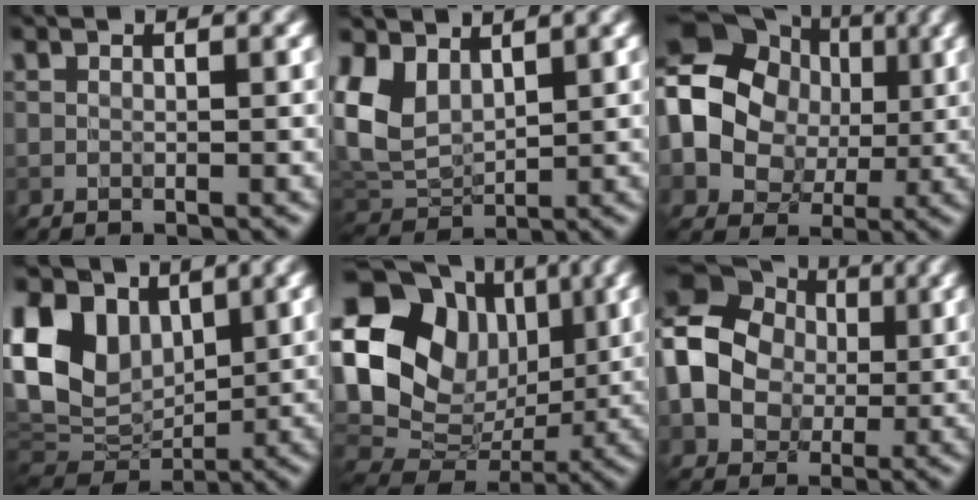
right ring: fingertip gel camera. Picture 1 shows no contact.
{"total": 4.2, "force": [2.2, 2.9, 2.1], "torque": [-0.058, 0.003, 0.060]}
{"total": 14.6, "force": [2.4, 12.9, 6.3], "torque": [-0.172, 0.047, 0.030]}
{"total": 10.6, "force": [3.7, 7.5, 6.4], "torque": [-0.155, 0.015, 0.080]}
{"total": 18.2, "force": [5.1, 15.0, 8.9], "torque": [-0.210, 0.048, 0.110]}
{"total": 12.5, "force": [0.7, 11.0, 6.1], "torque": [-0.148, 0.034, -0.014]}